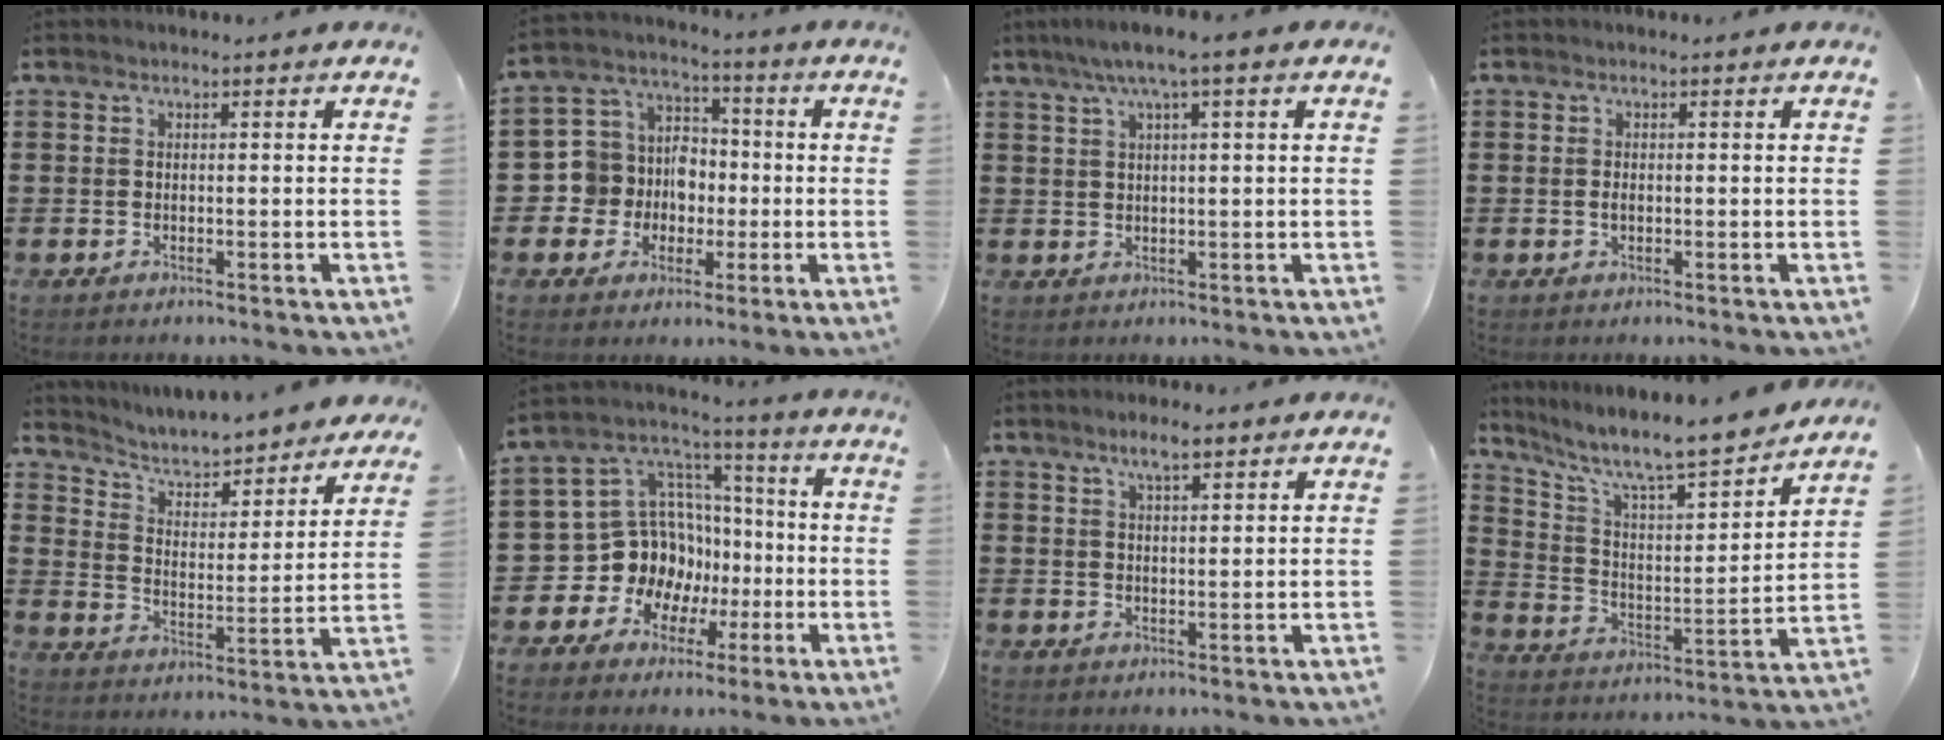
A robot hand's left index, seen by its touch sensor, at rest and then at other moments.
{"total": 8.1, "force": [-0.9, 7.9, 1.4], "torque": [-0.081, 0.000, -0.017]}
{"total": 3.8, "force": [1.7, 0.0, 3.4], "torque": [-0.069, 0.001, 0.026]}
{"total": 0.9, "force": [-0.1, 0.4, 0.9], "torque": [-0.019, -0.002, -0.001]}
{"total": 5.2, "force": [4.8, 1.1, 1.5], "torque": [-0.055, -0.035, 0.078]}
{"total": 13.1, "force": [-2.2, 12.1, 4.5], "torque": [-0.136, -0.017, -0.025]}
{"total": 3.6, "force": [2.6, 0.7, 2.4], "torque": [-0.052, 0.005, 0.046]}
{"total": 9.2, "force": [8.1, 0.9, 4.3], "torque": [-0.104, -0.069, 0.129]}